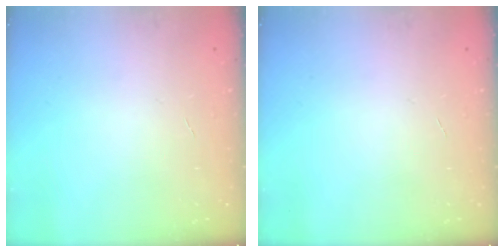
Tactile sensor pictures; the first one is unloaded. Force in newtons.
{"total": 0.0}